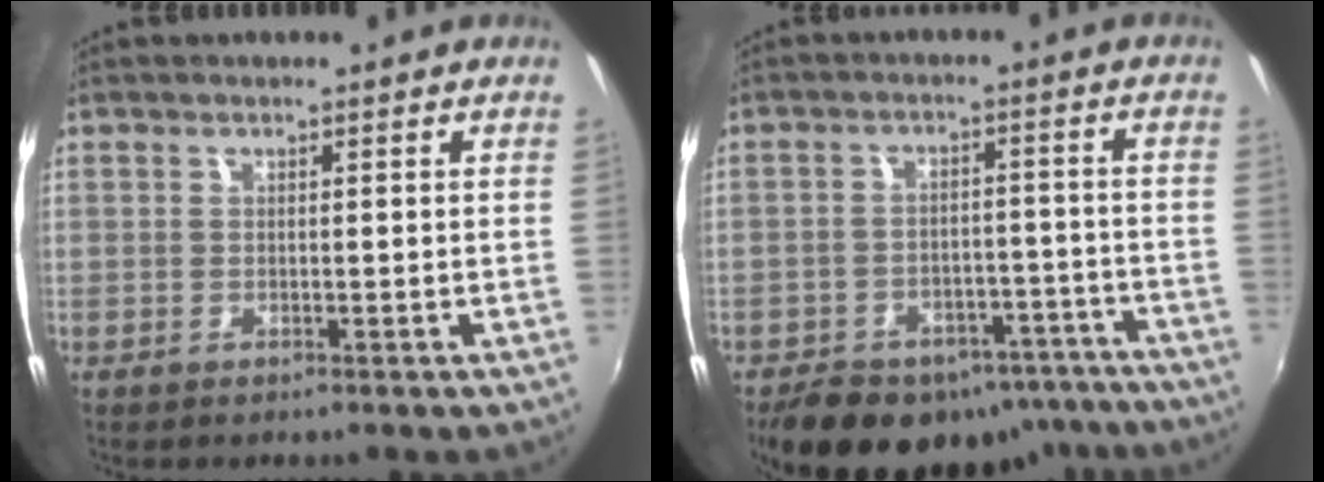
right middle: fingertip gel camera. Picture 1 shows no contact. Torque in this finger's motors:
{"motor_torque": [1.09, -1.05, 0.22, 0.05]}